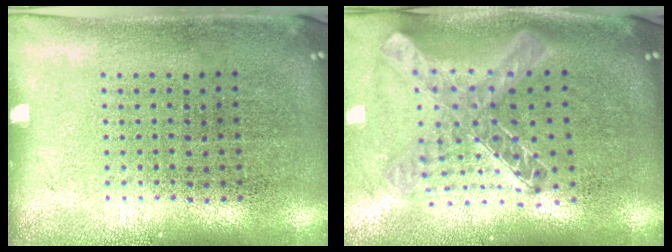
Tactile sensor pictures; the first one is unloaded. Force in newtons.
{"total": 1.5, "press": 1.3, "slide": 0.6}